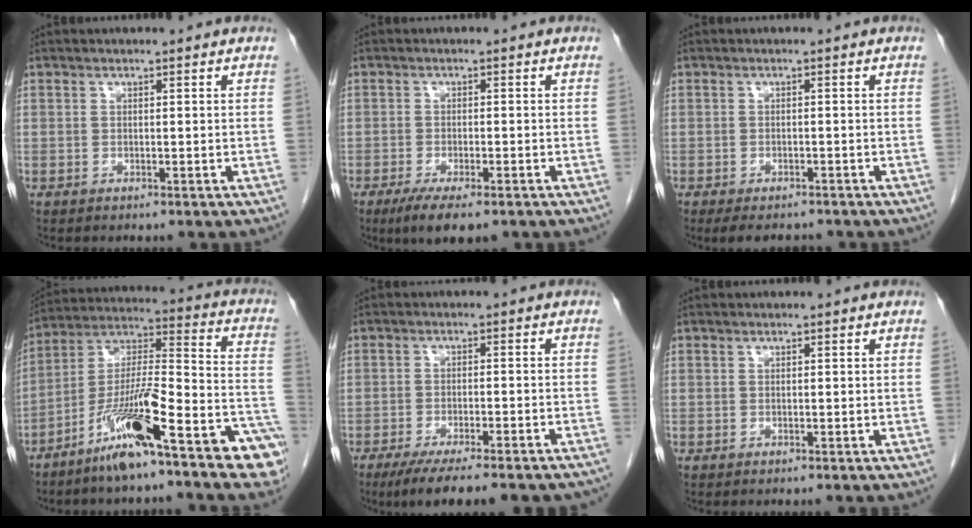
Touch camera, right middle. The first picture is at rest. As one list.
[{"total": 6.7, "force": [-4.6, 1.6, 4.5], "torque": [-0.071, -0.016, -0.069]}, {"total": 5.3, "force": [-4.4, 2.1, 2.0], "torque": [-0.024, -0.004, -0.061]}, {"total": 19.0, "force": [-11.9, 2.3, 14.7], "torque": [-0.206, 0.028, -0.193]}, {"total": 16.1, "force": [-13.6, 2.4, 8.2], "torque": [-0.092, -0.015, -0.182]}, {"total": 0.0}]